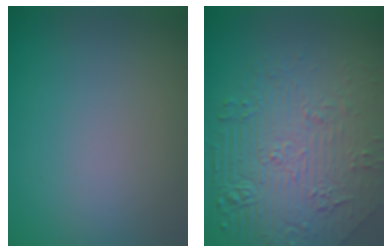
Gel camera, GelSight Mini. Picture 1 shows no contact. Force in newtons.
{"total": 8.8, "press": 6.1, "slide": 6.4}